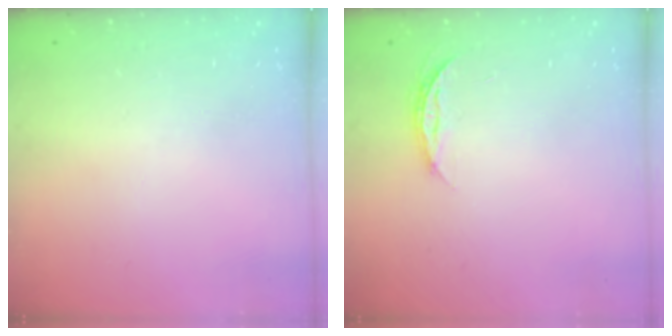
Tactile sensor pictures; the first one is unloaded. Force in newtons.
{"total": 4.2, "press": 4.1, "slide": 0.5}